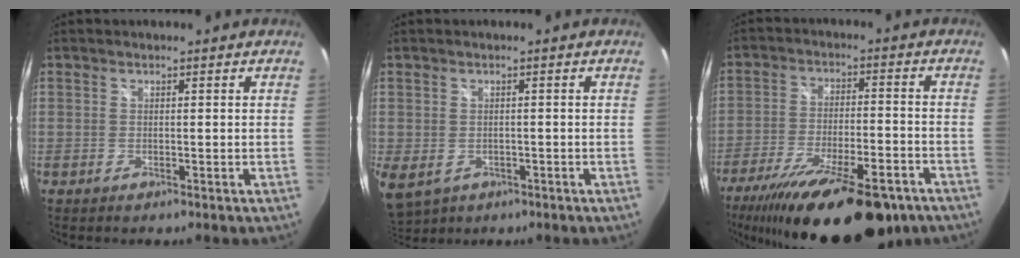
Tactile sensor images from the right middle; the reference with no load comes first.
{"total": 6.7, "force": [-2.3, 5.0, 3.8], "torque": [-0.077, -0.024, -0.028]}
{"total": 24.1, "force": [-17.3, 7.8, 14.9], "torque": [-0.269, -0.050, -0.256]}